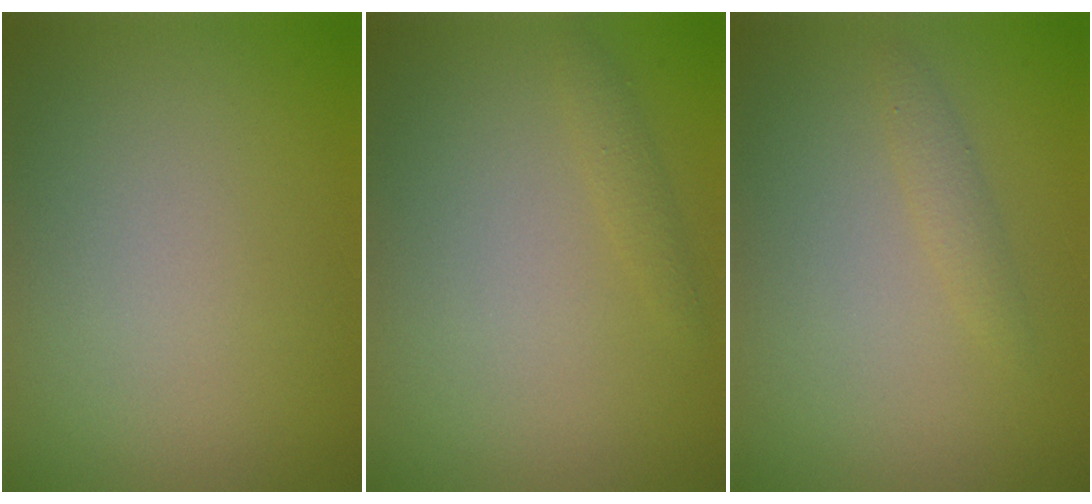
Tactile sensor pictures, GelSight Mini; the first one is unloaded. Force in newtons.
{"total": 0.9, "press": 0.9, "slide": 0.1}
{"total": 1.2, "press": 1.2, "slide": 0.1}